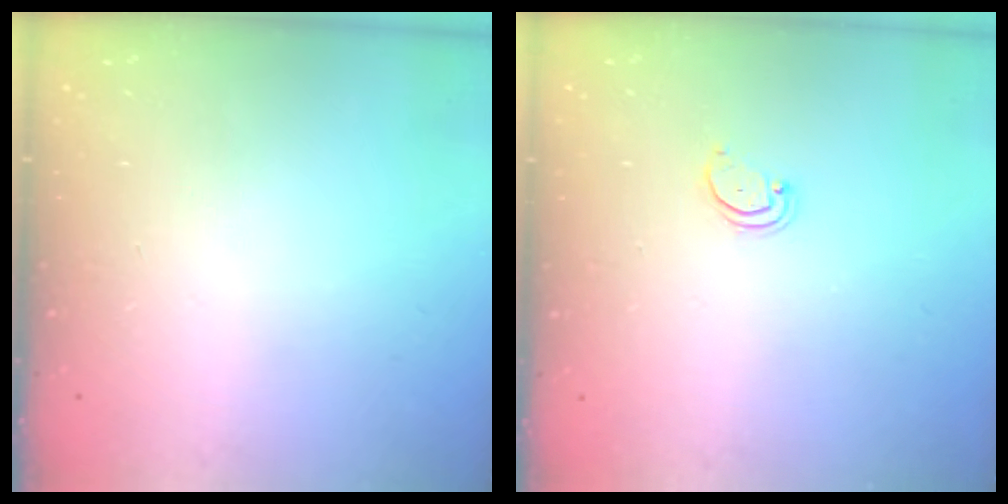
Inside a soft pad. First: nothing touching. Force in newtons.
{"total": 2.2, "press": 2.2, "slide": 0.2}